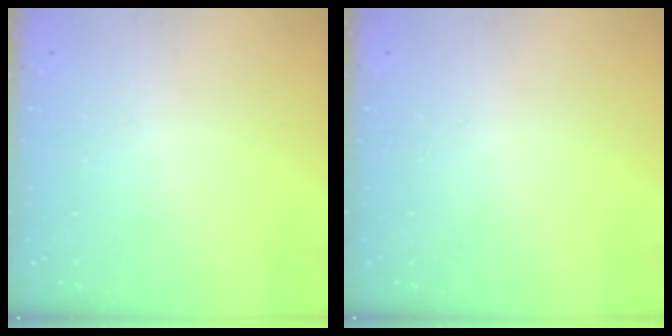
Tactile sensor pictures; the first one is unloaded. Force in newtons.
{"total": 0.0}